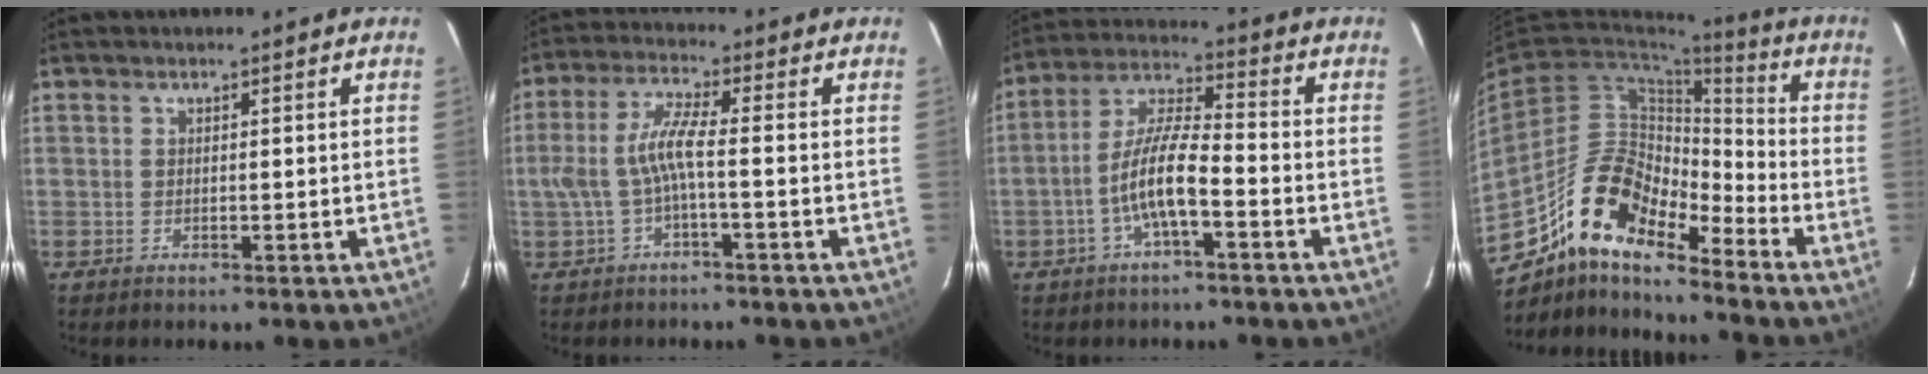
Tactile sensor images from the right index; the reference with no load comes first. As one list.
[{"total": 6.3, "force": [-1.7, 0.6, 6.1], "torque": [-0.138, 0.007, -0.026]}, {"total": 9.0, "force": [-3.7, 1.9, 7.9], "torque": [-0.170, 0.007, -0.071]}, {"total": 15.5, "force": [-11.8, 4.8, 8.9], "torque": [-0.156, -0.001, -0.229]}]